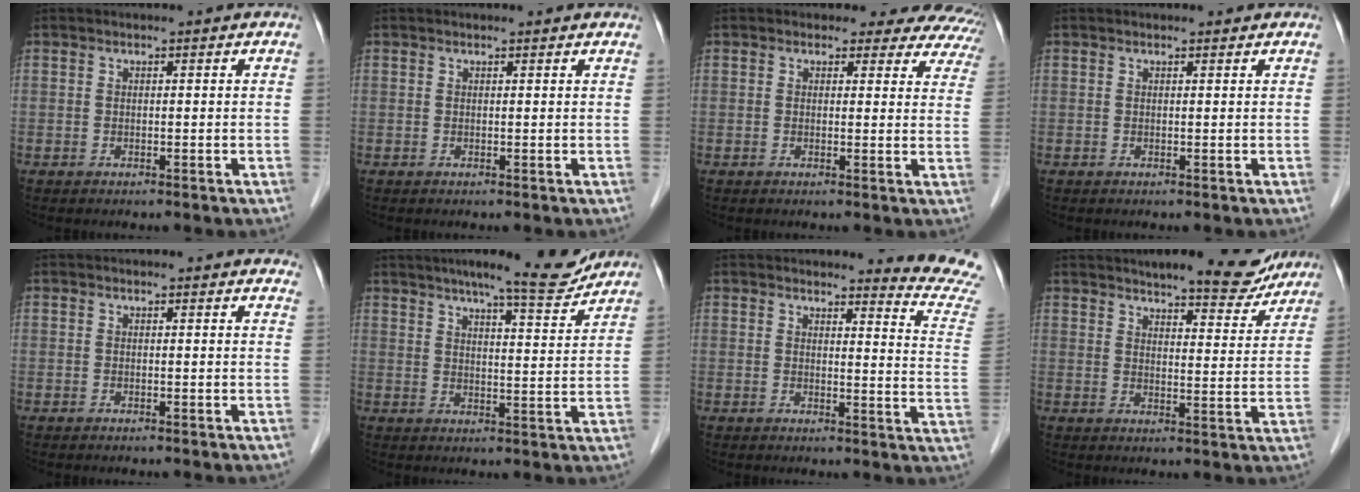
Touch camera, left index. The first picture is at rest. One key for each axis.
{"total": 1.9, "fx": 1.8, "fy": 0.4, "fz": 0.5, "tx": -0.015, "ty": 0.011, "tz": 0.015}
{"total": 11.2, "fx": 10.0, "fy": 4.9, "fz": 1.0, "tx": 0.035, "ty": -0.023, "tz": 0.066}
{"total": 1.4, "fx": 1.2, "fy": 0.5, "fz": 0.4, "tx": -0.010, "ty": 0.009, "tz": 0.013}
{"total": 5.0, "fx": 4.7, "fy": 1.1, "fz": 1.3, "tx": -0.007, "ty": 0.007, "tz": 0.036}
{"total": 11.0, "fx": 9.6, "fy": 0.6, "fz": 5.3, "tx": -0.073, "ty": -0.003, "tz": 0.125}
{"total": 10.1, "fx": 9.9, "fy": -1.7, "fz": -0.1, "tx": -0.004, "ty": -0.126, "tz": 0.091}
{"total": 12.6, "fx": 11.4, "fy": 2.5, "fz": 4.9, "tx": -0.053, "ty": -0.011, "tz": 0.139}